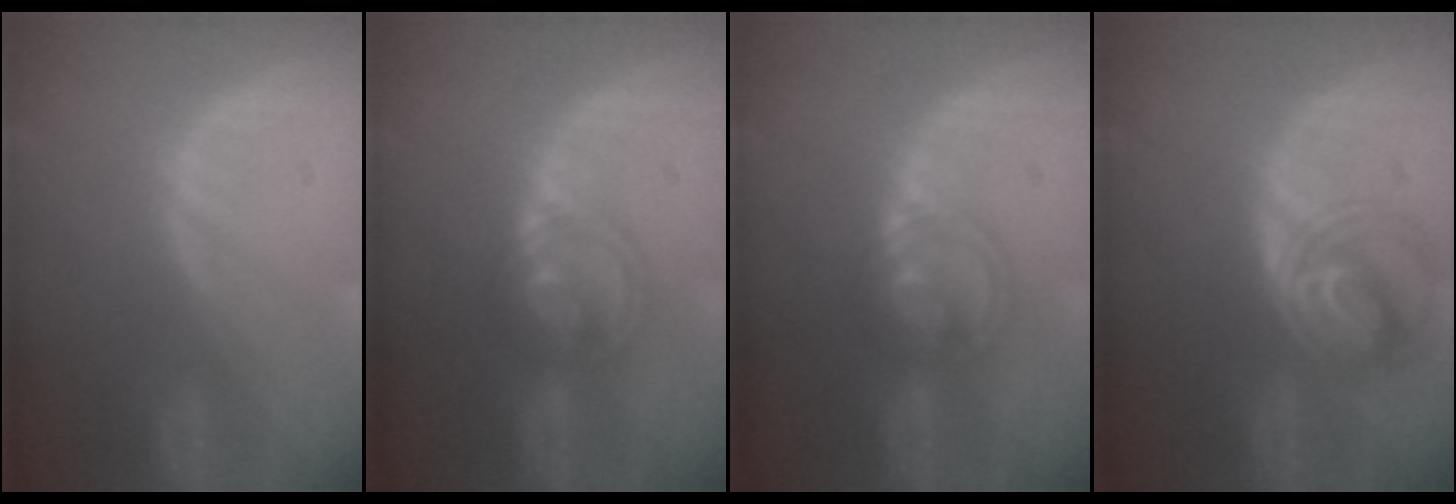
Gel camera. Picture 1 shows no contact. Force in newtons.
{"total": 6.1, "press": 5.4, "slide": 2.8}
{"total": 6.1, "press": 5.4, "slide": 2.8}
{"total": 6.4, "press": 6.3, "slide": 0.7}